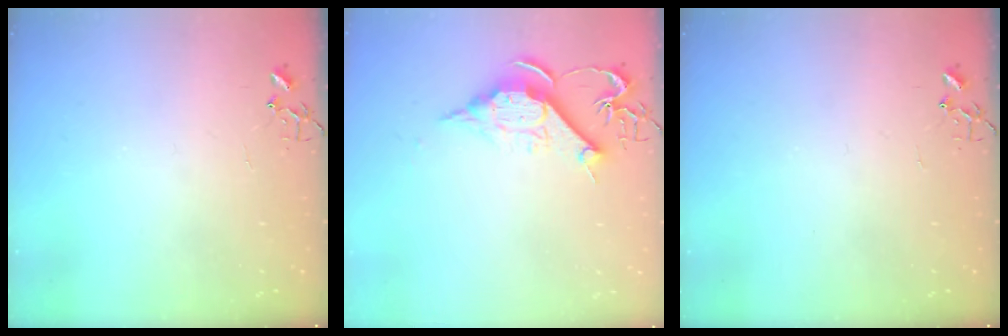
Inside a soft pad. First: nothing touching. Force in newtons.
{"total": 11.7, "press": 11.7, "slide": 0.9}
{"total": 0.0}